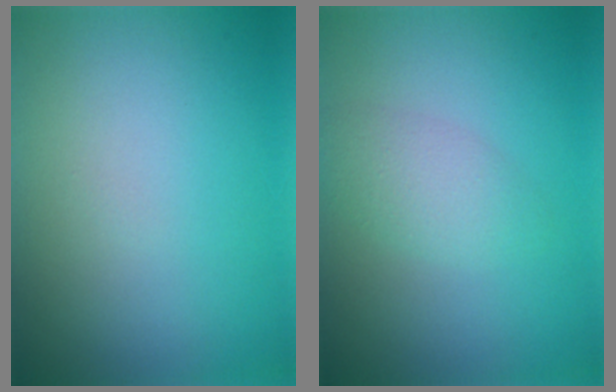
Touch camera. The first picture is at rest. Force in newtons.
{"total": 2.4, "press": 2.4, "slide": 0.0}